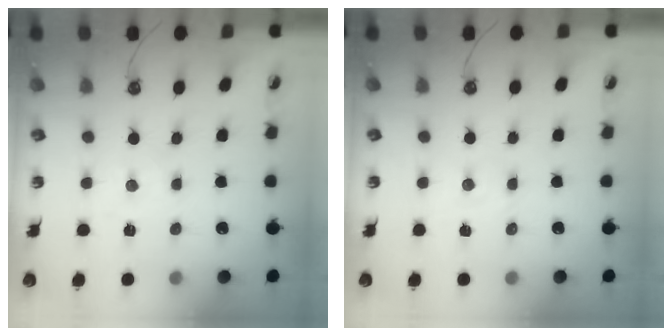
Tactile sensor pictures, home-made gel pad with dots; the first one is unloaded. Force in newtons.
{"total": 2.6, "press": 2.6, "slide": 0.3}